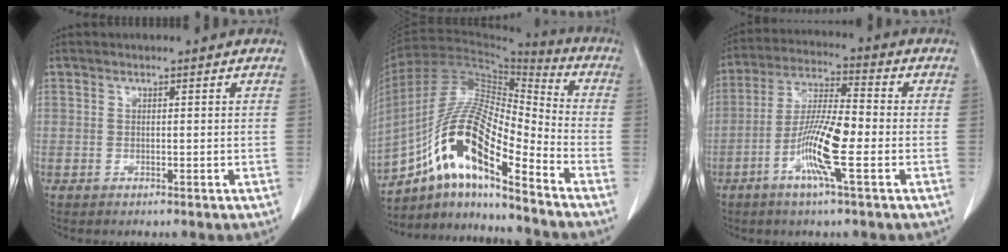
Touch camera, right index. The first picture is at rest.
{"total": 16.6, "force": [-9.6, 3.3, 13.2], "torque": [-0.256, 0.019, -0.169]}
{"total": 10.6, "force": [-3.5, 0.6, 10.0], "torque": [-0.198, -0.005, -0.073]}